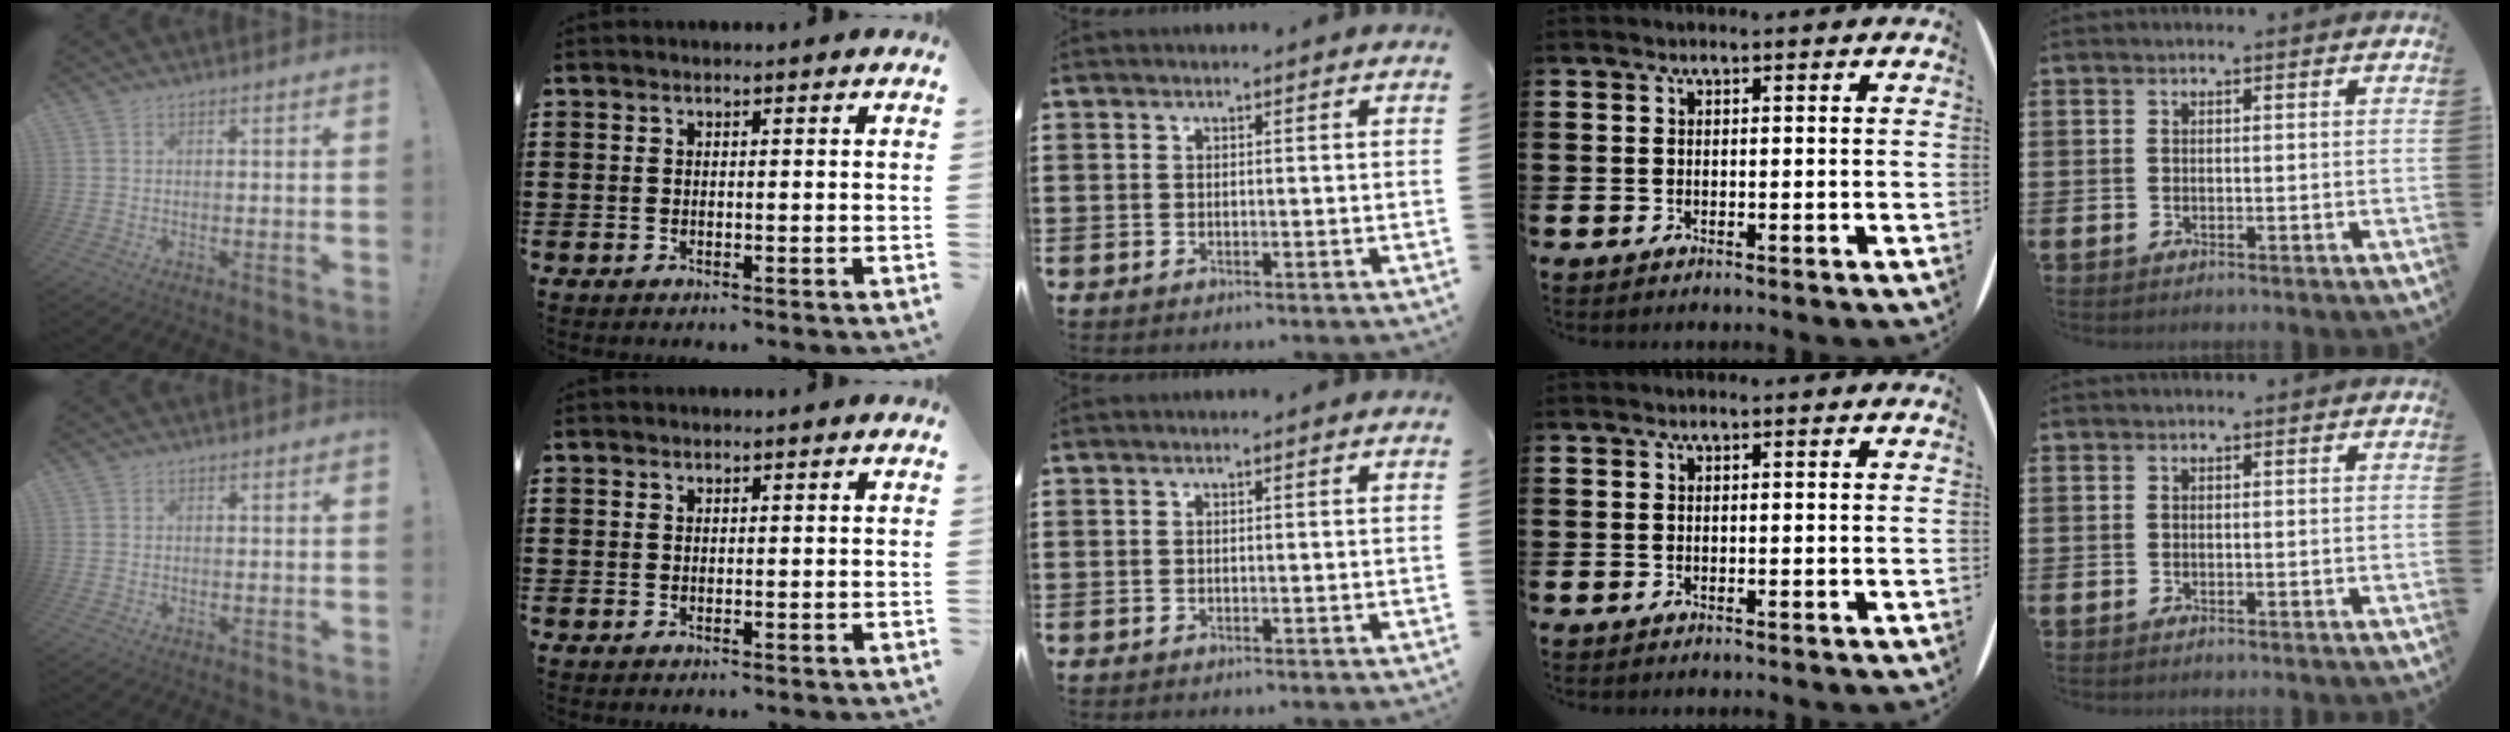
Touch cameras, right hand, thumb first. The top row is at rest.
{}